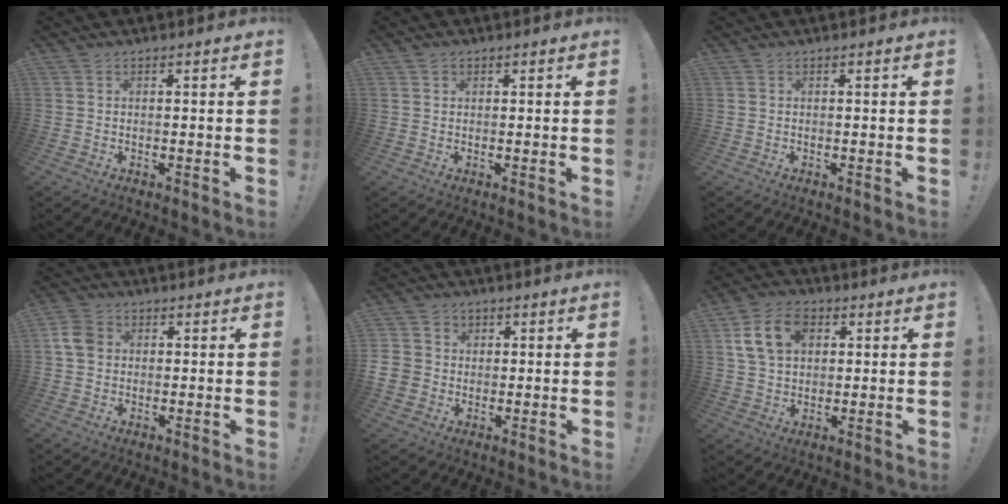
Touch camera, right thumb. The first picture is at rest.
{"total": 0.9, "force": [0.5, 0.7, 0.1], "torque": [0.000, 0.000, 0.010]}
{"total": 0.0}
{"total": 7.2, "force": [1.0, 5.7, 4.3], "torque": [-0.084, 0.011, 0.023]}
{"total": 6.2, "force": [0.2, 6.0, 1.7], "torque": [-0.035, 0.002, 0.003]}
{"total": 12.3, "force": [3.9, 9.0, 7.5], "torque": [-0.129, 0.005, 0.076]}